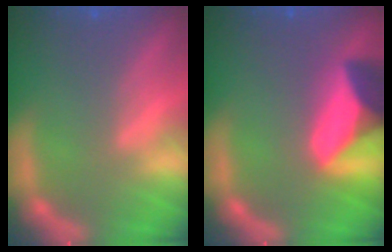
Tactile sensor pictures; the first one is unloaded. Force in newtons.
{"total": 10.0}